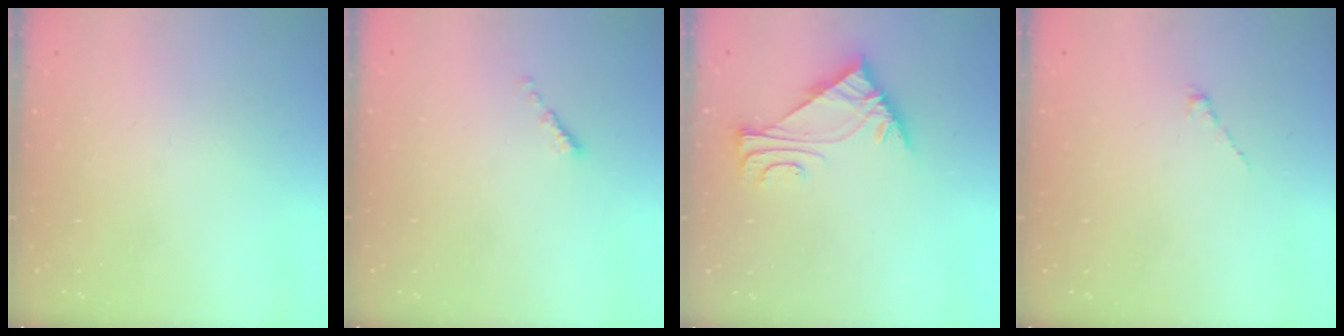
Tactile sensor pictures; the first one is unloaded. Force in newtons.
{"total": 0.0}
{"total": 5.7, "press": 5.6, "slide": 0.9}
{"total": 0.0}